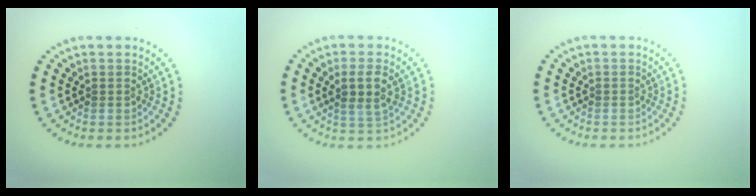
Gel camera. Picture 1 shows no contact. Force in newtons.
{"total": 2.5, "press": 2.3, "slide": 0.9}
{"total": 0.0}